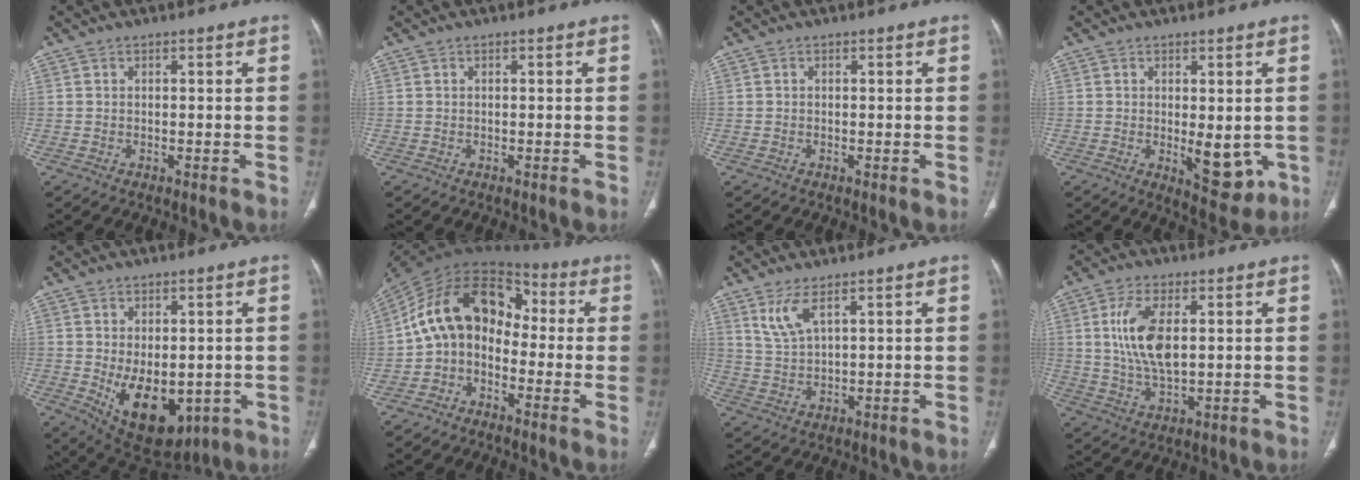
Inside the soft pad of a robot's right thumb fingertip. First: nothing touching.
{"total": 0.0}
{"total": 0.0}
{"total": 7.1, "force": [-1.0, 3.5, 6.1], "torque": [-0.059, -0.015, -0.001]}
{"total": 13.3, "force": [-2.4, 8.2, 10.2], "torque": [-0.130, -0.012, -0.007]}
{"total": 13.9, "force": [-2.0, 10.4, 9.1], "torque": [-0.135, 0.072, -0.055]}
{"total": 4.6, "force": [2.8, 1.2, 3.5], "torque": [-0.080, -0.016, 0.069]}
{"total": 10.5, "force": [2.0, 5.1, 9.0], "torque": [-0.180, -0.009, 0.042]}